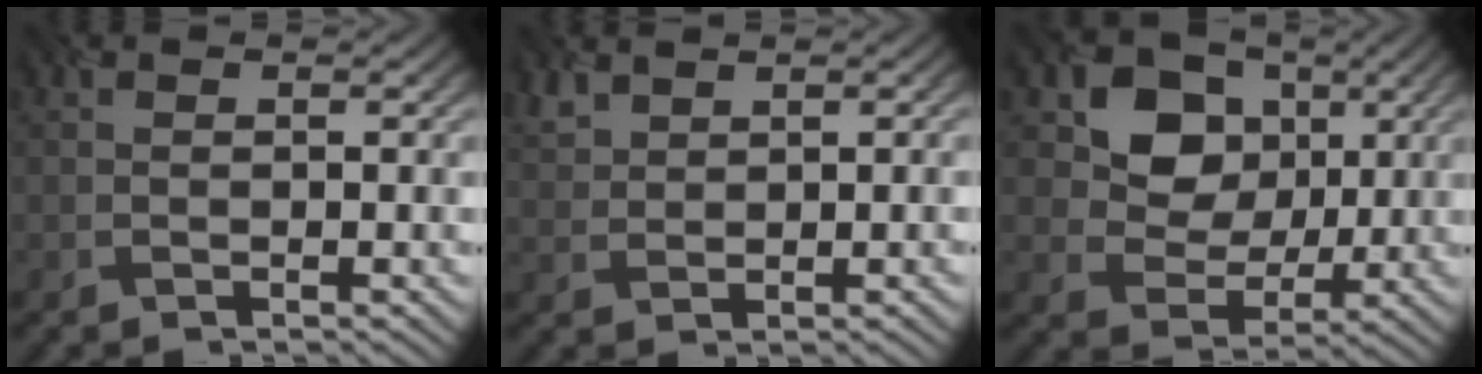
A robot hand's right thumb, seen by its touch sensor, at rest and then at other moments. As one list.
[{"total": 2.3, "force": [2.1, 0.7, 0.6], "torque": [-0.031, 0.011, 0.050]}, {"total": 9.2, "force": [3.6, 7.8, 3.3], "torque": [-0.108, 0.006, 0.070]}]